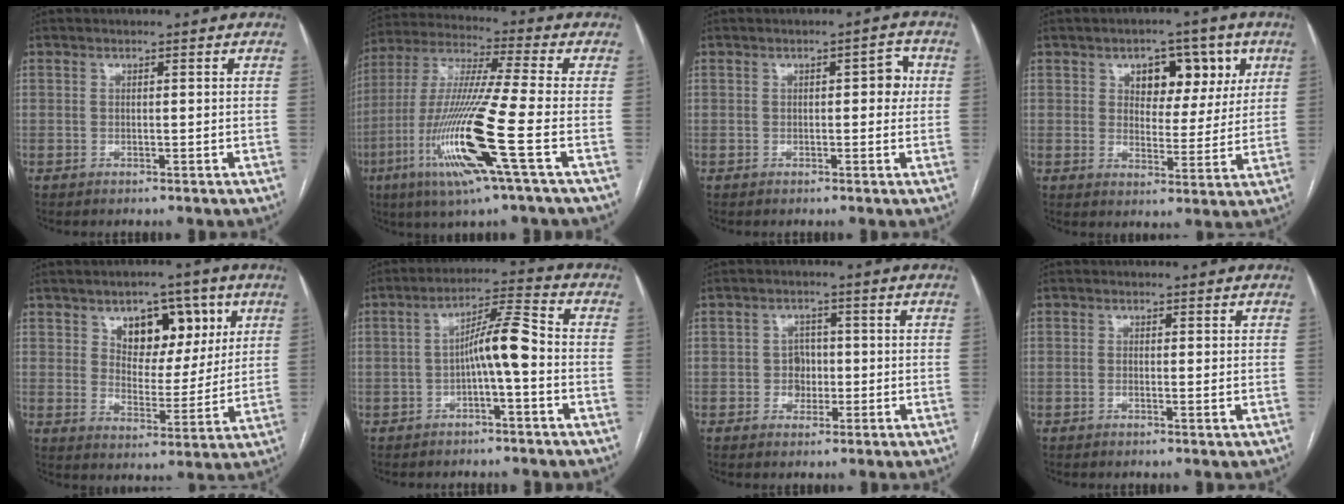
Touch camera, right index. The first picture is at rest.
{"total": 17.5, "force": [-5.9, -0.7, 16.4], "torque": [-0.342, -0.021, -0.120]}
{"total": 3.3, "force": [0.5, 1.4, 2.9], "torque": [-0.030, 0.017, 0.004]}
{"total": 8.9, "force": [3.9, 5.3, 6.0], "torque": [-0.071, 0.020, 0.059]}
{"total": 10.4, "force": [4.9, 6.1, 6.9], "torque": [-0.090, 0.014, 0.081]}
{"total": 7.2, "force": [-1.3, 0.7, 7.0], "torque": [-0.119, 0.025, -0.024]}
{"total": 3.0, "force": [-0.5, 2.7, 1.3], "torque": [-0.011, 0.009, -0.006]}
{"total": 1.3, "force": [-0.2, 0.3, 1.3], "torque": [-0.020, -0.002, -0.003]}